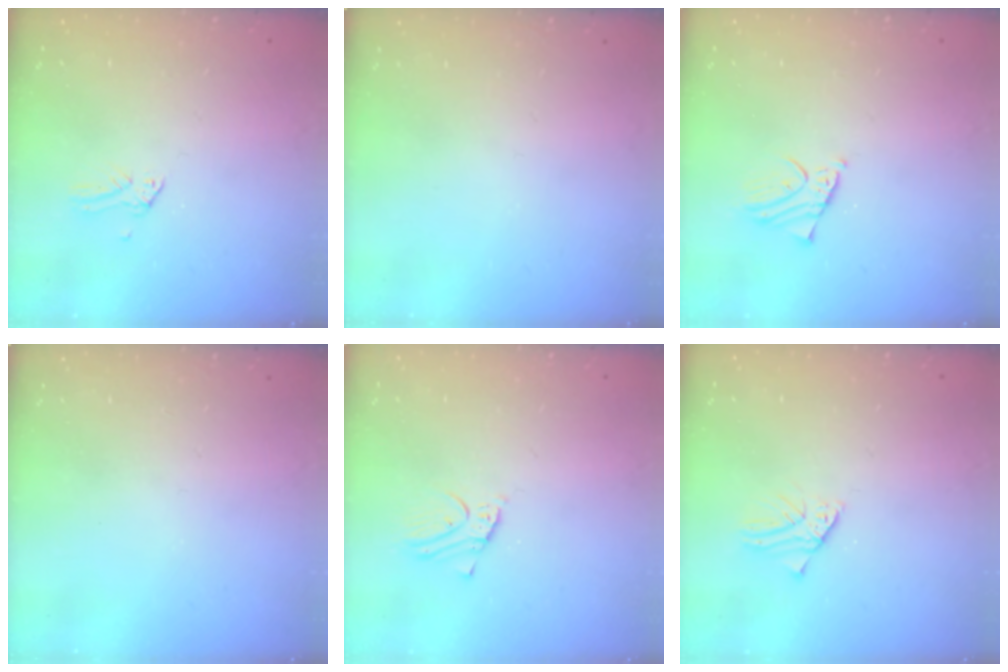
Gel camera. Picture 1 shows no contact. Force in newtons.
{"total": 0.0}
{"total": 2.0, "press": 2.0, "slide": 0.2}
{"total": 0.0}
{"total": 2.7, "press": 2.7, "slide": 0.1}
{"total": 1.1, "press": 1.1, "slide": 0.1}